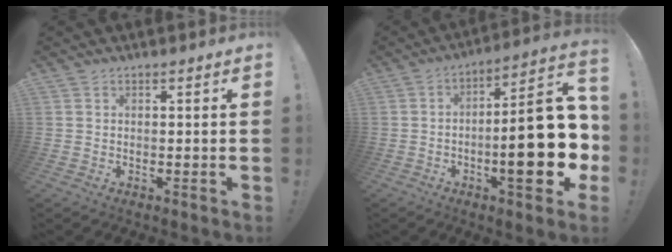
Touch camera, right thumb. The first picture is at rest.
{"total": 23.4, "force": [-3.6, 6.9, 22.0], "torque": [-0.300, 0.012, -0.050]}